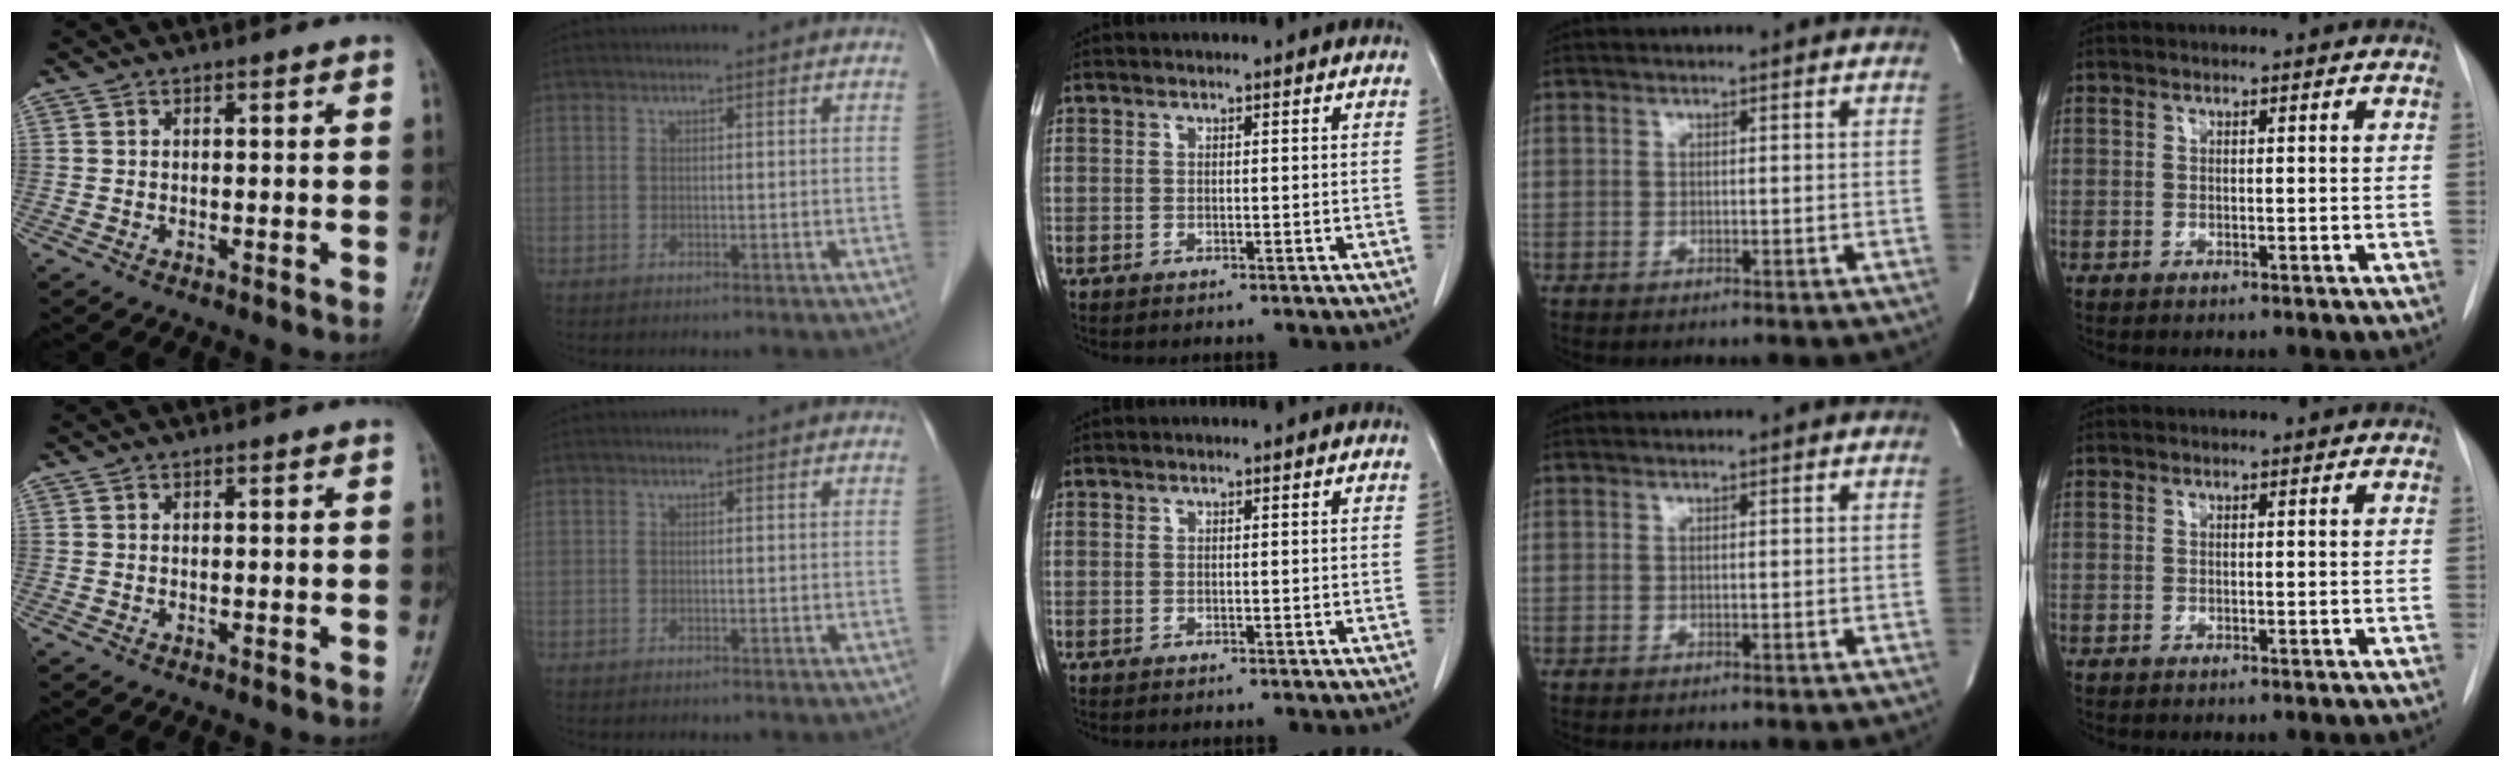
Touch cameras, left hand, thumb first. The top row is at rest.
{}